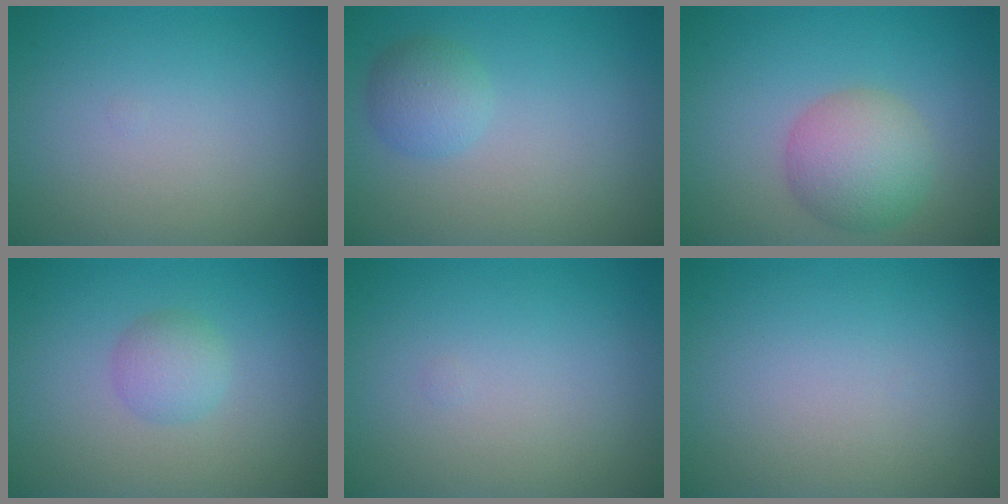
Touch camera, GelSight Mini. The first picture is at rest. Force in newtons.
{"total": 2.2, "press": 2.2, "slide": 0.1}
{"total": 4.7, "press": 4.7, "slide": 0.1}
{"total": 2.1, "press": 2.1, "slide": 0.1}
{"total": 0.0}
{"total": 0.0}